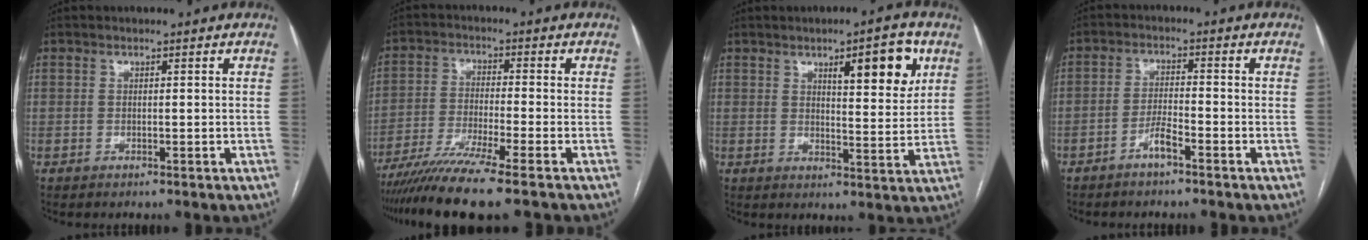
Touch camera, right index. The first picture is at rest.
{"total": 10.8, "force": [-8.4, -1.3, 6.6], "torque": [-0.110, -0.032, -0.142]}
{"total": 9.1, "force": [4.3, 1.9, 7.7], "torque": [-0.106, -0.003, 0.059]}
{"total": 3.3, "force": [-2.4, 0.3, 2.3], "torque": [-0.046, 0.004, -0.045]}